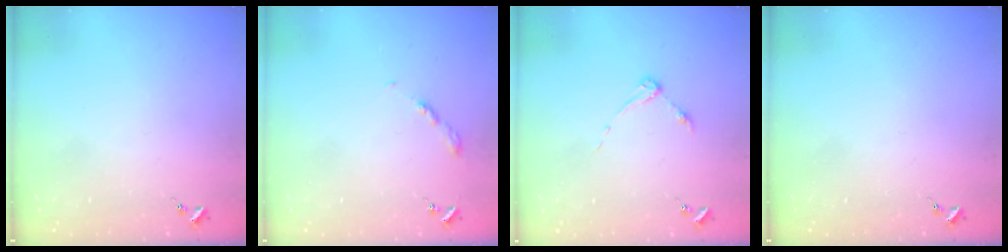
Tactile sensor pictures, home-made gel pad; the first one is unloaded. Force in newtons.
{"total": 2.7, "press": 2.6, "slide": 0.3}
{"total": 3.7, "press": 3.7, "slide": 0.4}
{"total": 0.0}